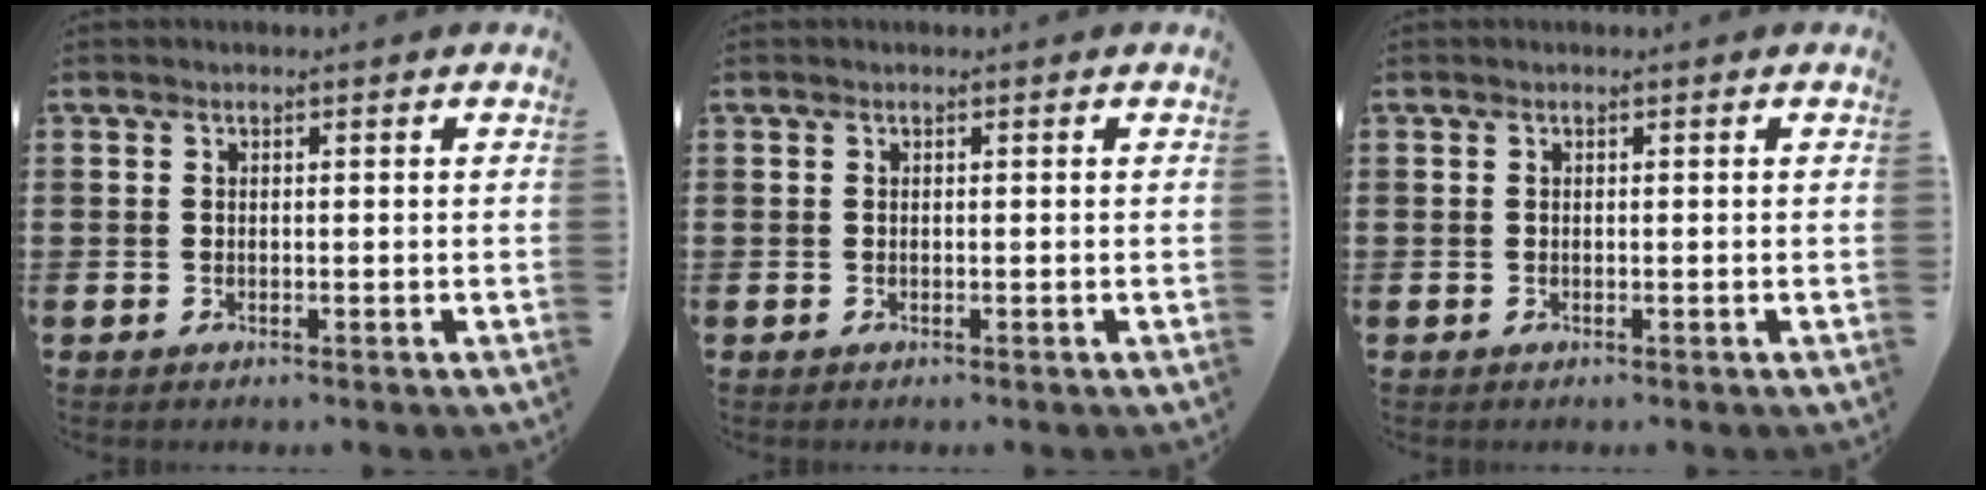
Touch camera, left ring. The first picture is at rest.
{"total": 0.0}
{"total": 0.0}